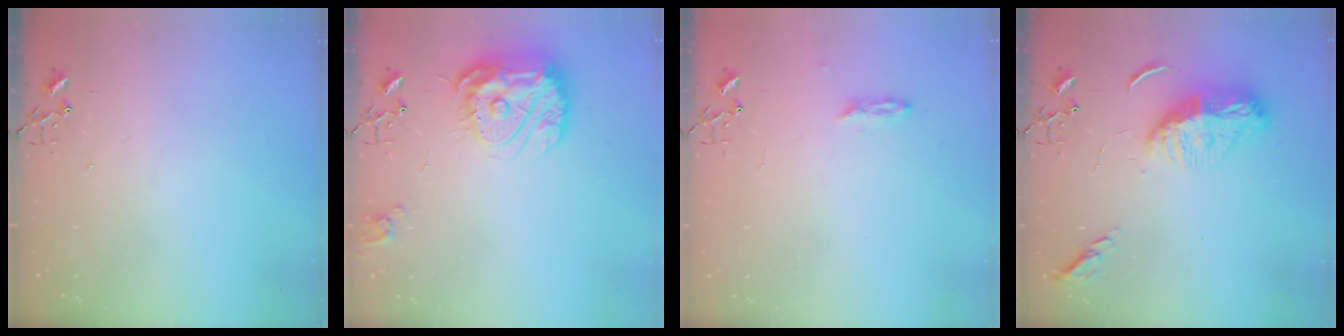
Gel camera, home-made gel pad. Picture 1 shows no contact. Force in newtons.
{"total": 17.3, "press": 17.2, "slide": 1.9}
{"total": 2.3, "press": 2.2, "slide": 0.4}
{"total": 13.7, "press": 13.6, "slide": 1.2}